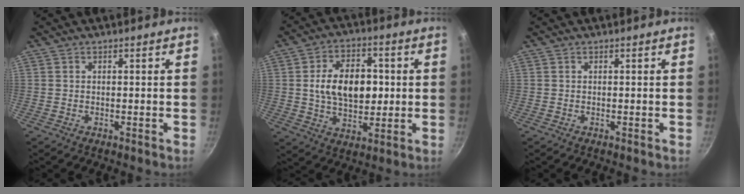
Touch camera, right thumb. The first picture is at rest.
{"total": 13.8, "force": [1.2, 9.1, 10.4], "torque": [-0.135, 0.004, 0.017]}
{"total": 0.0}